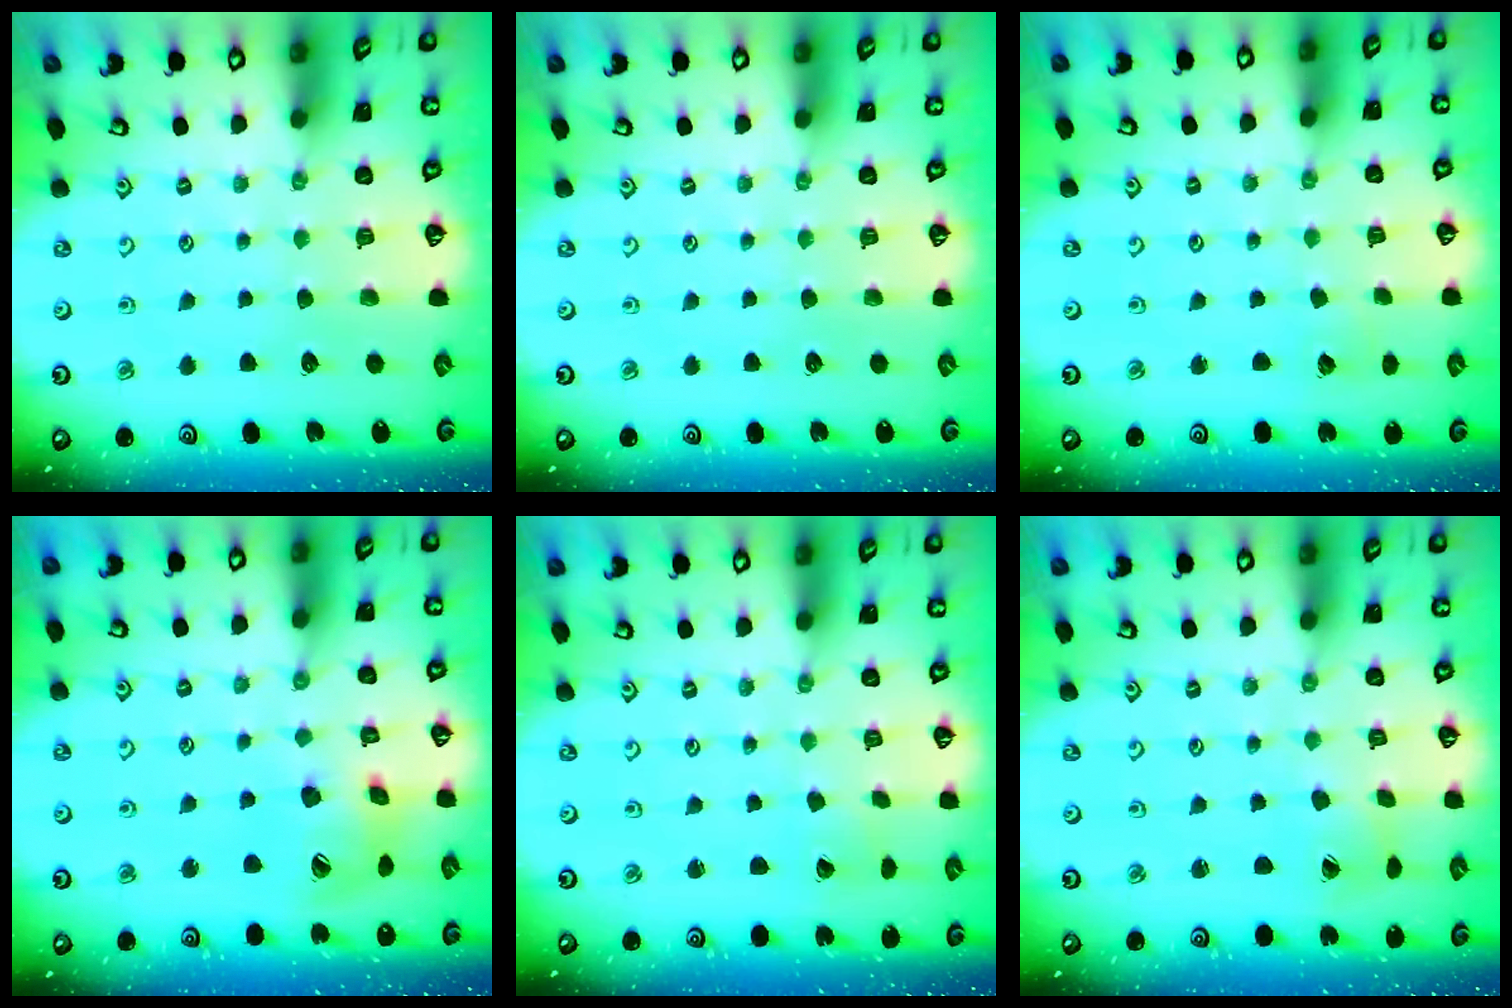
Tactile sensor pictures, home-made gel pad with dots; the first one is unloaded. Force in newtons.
{"total": 0.0}
{"total": 3.7, "press": 3.7, "slide": 0.3}
{"total": 13.5, "press": 13.3, "slide": 1.9}
{"total": 1.1, "press": 1.1, "slide": 0.1}
{"total": 3.1, "press": 3.1, "slide": 0.4}